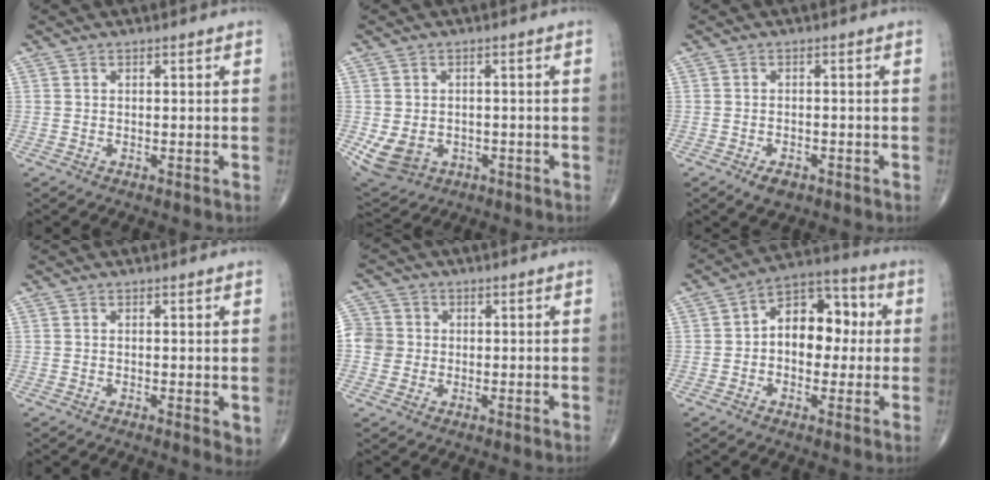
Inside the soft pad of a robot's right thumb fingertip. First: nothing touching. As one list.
[{"total": 7.7, "force": [-1.9, 6.2, 4.1], "torque": [-0.075, 0.007, -0.015]}, {"total": 1.0, "force": [-0.7, 0.3, 0.6], "torque": [-0.015, 0.000, -0.012]}, {"total": 2.6, "force": [0.0, 0.8, 2.5], "torque": [-0.035, -0.011, -0.001]}, {"total": 5.9, "force": [0.0, 5.8, 1.2], "torque": [-0.005, 0.010, -0.006]}, {"total": 12.8, "force": [0.9, 8.4, 9.6], "torque": [-0.096, 0.033, 0.002]}]